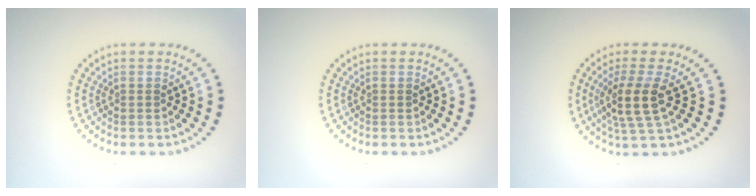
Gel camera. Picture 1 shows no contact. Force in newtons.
{"total": 0.0}
{"total": 3.8, "press": 3.0, "slide": 2.3}